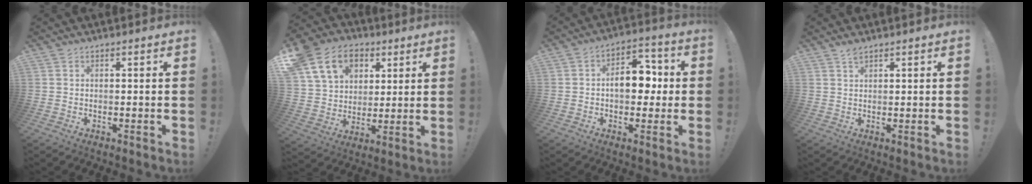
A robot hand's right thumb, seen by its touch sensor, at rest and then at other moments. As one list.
[{"total": 18.3, "force": [8.2, 13.7, 8.9], "torque": [-0.139, -0.022, 0.164]}, {"total": 11.8, "force": [0.0, 7.7, 8.9], "torque": [-0.113, 0.015, 0.001]}, {"total": 1.8, "force": [1.4, 0.5, 0.9], "torque": [-0.006, -0.007, 0.024]}]